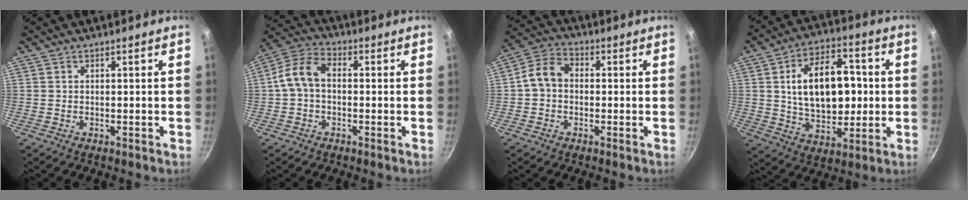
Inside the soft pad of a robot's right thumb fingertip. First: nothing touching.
{"total": 8.0, "force": [0.2, 5.2, 6.1], "torque": [-0.121, 0.028, -0.005]}
{"total": 7.0, "force": [-0.3, 5.4, 4.4], "torque": [-0.072, 0.025, -0.019]}
{"total": 17.5, "force": [1.8, 10.6, 13.9], "torque": [-0.187, 0.010, 0.032]}